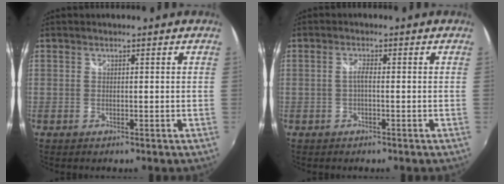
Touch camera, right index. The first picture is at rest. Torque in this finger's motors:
{"motor_torque": [0.44, -0.09, 0.15, 0.05]}